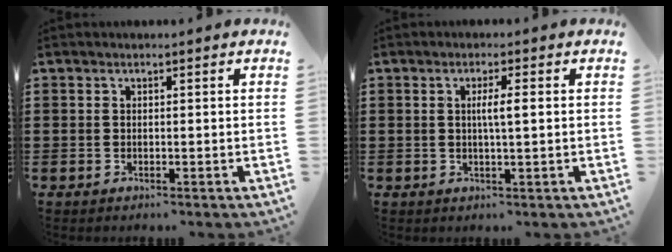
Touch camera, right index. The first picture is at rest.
{"total": 2.9, "force": [0.2, 0.2, 2.8], "torque": [-0.054, -0.001, 0.001]}